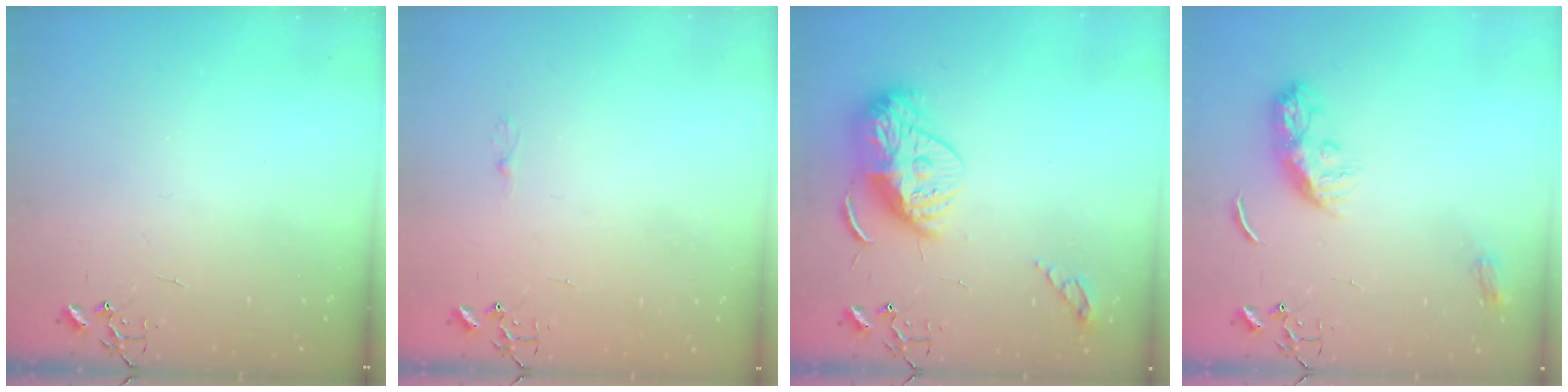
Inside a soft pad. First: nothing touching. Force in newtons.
{"total": 2.5, "press": 2.5, "slide": 0.3}
{"total": 16.0, "press": 16.0, "slide": 0.9}
{"total": 10.4, "press": 10.4, "slide": 0.2}